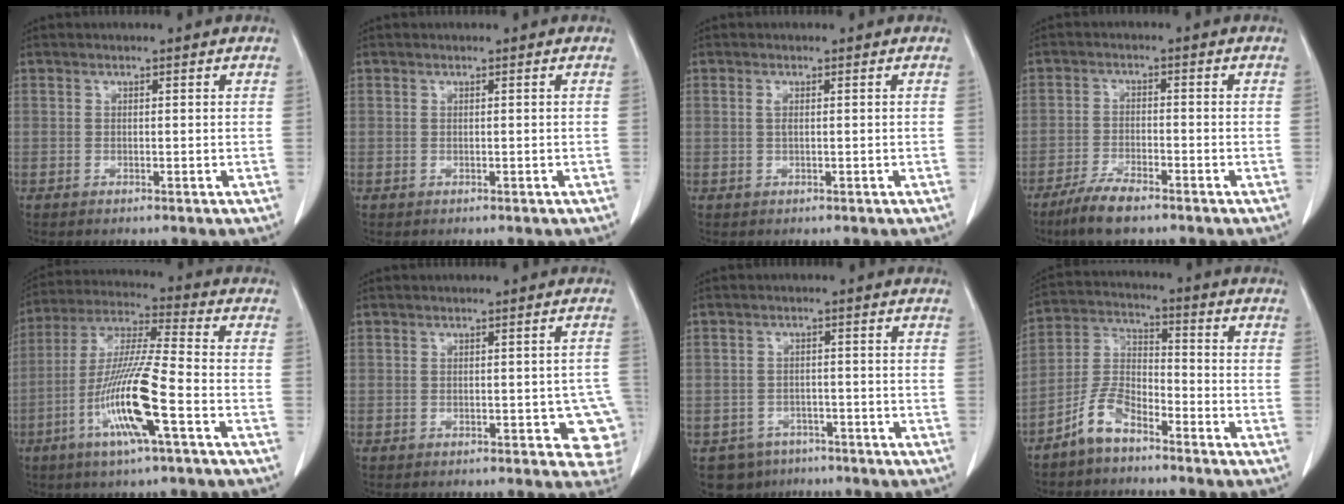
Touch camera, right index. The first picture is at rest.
{"total": 0.0}
{"total": 0.8, "force": [0.1, 0.2, 0.7], "torque": [-0.019, -0.001, 0.001]}
{"total": 5.7, "force": [-4.4, 1.1, 3.4], "torque": [-0.075, -0.011, -0.082]}
{"total": 14.0, "force": [-5.2, 0.3, 13.0], "torque": [-0.265, -0.010, -0.103]}
{"total": 5.0, "force": [-1.8, 2.3, 4.1], "torque": [-0.020, 0.010, -0.022]}
{"total": 5.6, "force": [-3.6, 4.3, 0.3], "torque": [0.002, 0.010, -0.048]}
{"total": 7.0, "force": [-5.3, 2.9, 3.7], "torque": [-0.085, 0.006, -0.111]}